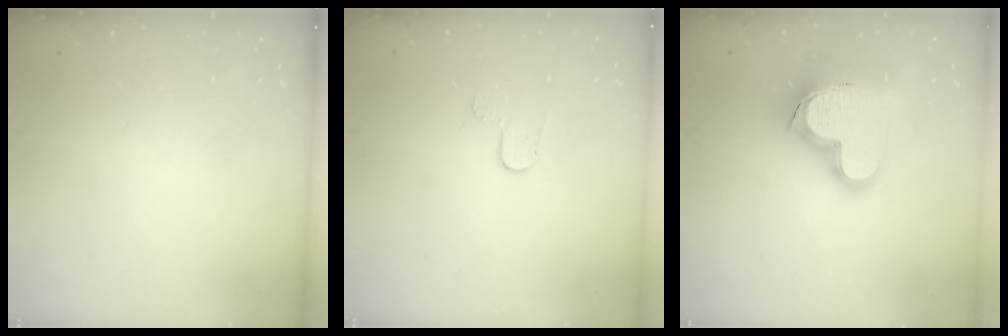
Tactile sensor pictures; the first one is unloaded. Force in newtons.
{"total": 5.1, "press": 5.1, "slide": 0.5}
{"total": 20.9, "press": 20.8, "slide": 1.9}